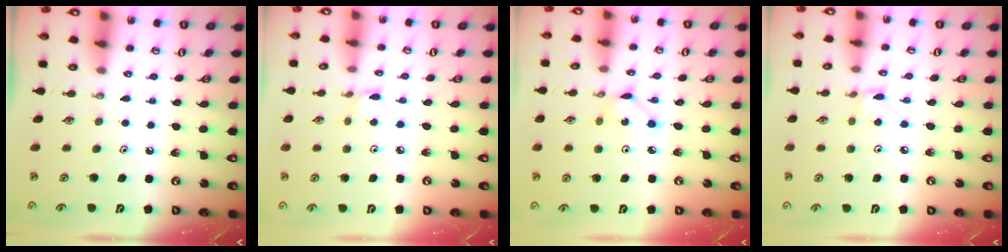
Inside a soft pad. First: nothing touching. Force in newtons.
{"total": 2.2, "press": 2.2, "slide": 0.3}
{"total": 3.5, "press": 3.5, "slide": 0.2}
{"total": 2.0, "press": 2.0, "slide": 0.2}